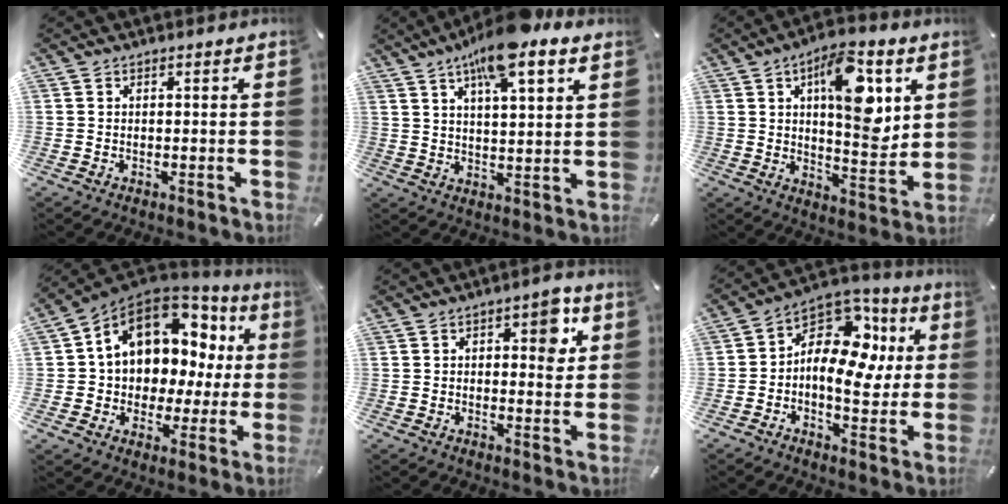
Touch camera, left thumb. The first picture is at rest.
{"total": 13.0, "force": [8.8, 3.5, 9.0], "torque": [-0.151, -0.029, 0.149]}
{"total": 15.5, "force": [5.8, 7.0, 12.6], "torque": [-0.178, -0.019, 0.093]}
{"total": 13.6, "force": [6.3, 9.8, 7.0], "torque": [-0.123, -0.046, 0.113]}
{"total": 7.4, "force": [1.7, 3.8, 6.1], "torque": [-0.062, -0.007, 0.016]}
{"total": 15.1, "force": [2.4, 10.4, 10.7], "torque": [-0.171, -0.023, 0.040]}